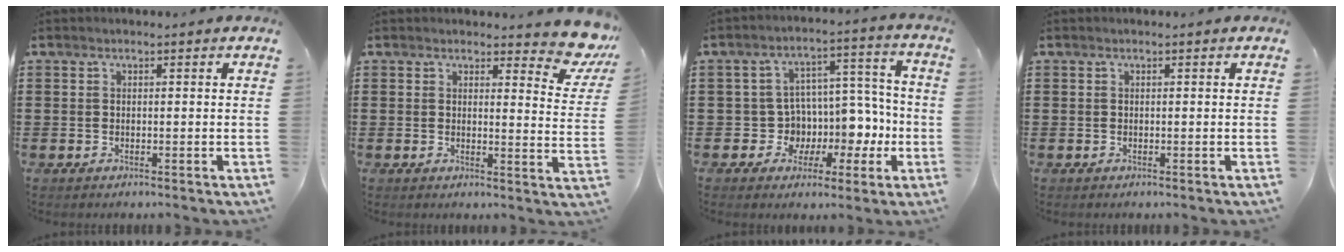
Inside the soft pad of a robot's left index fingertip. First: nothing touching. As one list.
[{"total": 5.1, "force": [4.5, 0.8, 2.3], "torque": [-0.029, -0.028, 0.074]}, {"total": 8.4, "force": [-0.8, 7.5, 3.7], "torque": [-0.072, -0.001, -0.003]}, {"total": 0.0}]